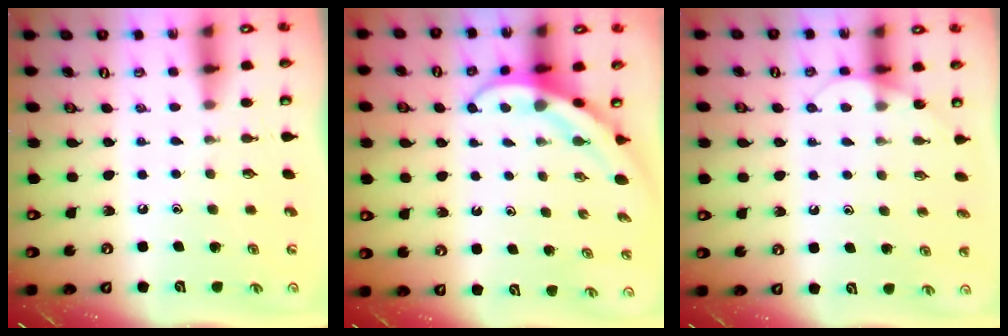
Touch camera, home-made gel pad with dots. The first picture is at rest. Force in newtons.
{"total": 4.0, "press": 3.9, "slide": 0.4}
{"total": 3.5, "press": 3.5, "slide": 0.3}